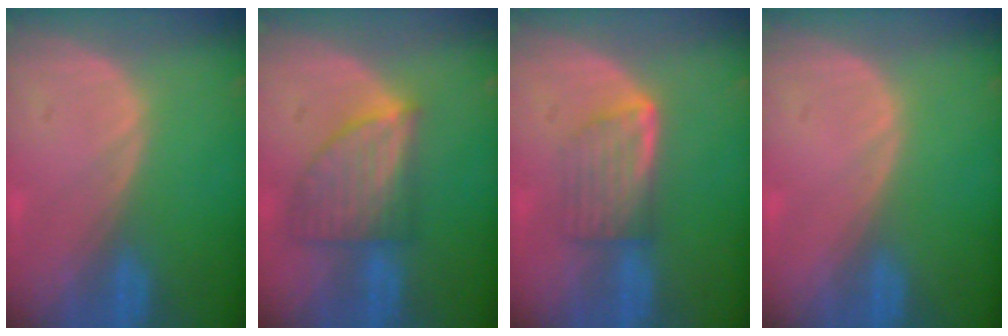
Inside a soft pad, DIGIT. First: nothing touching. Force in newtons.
{"total": 7.4, "press": 6.8, "slide": 2.9}
{"total": 5.7, "press": 5.3, "slide": 2.2}
{"total": 0.0}